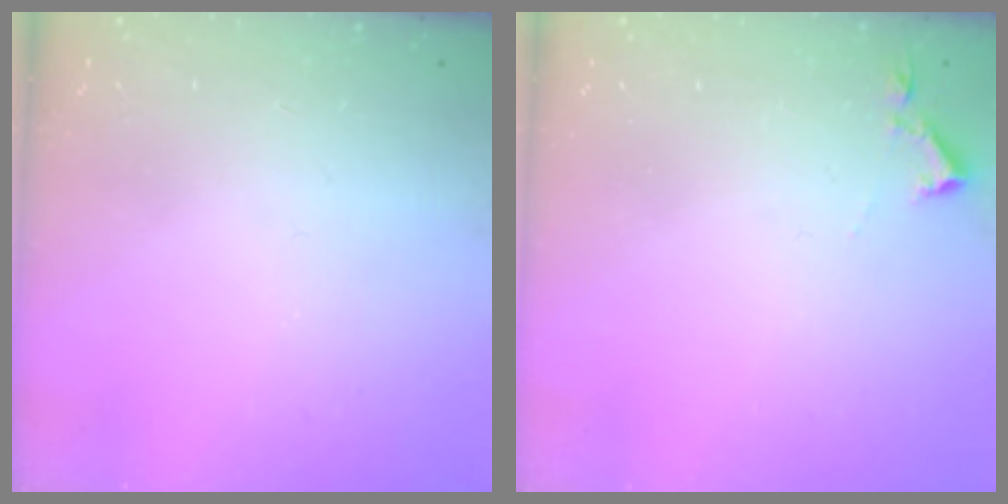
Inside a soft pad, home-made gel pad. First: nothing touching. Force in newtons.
{"total": 2.9, "press": 2.9, "slide": 0.5}